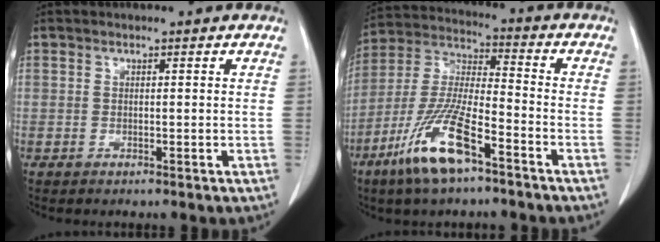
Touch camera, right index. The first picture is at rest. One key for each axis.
{"total": 13.6, "fx": -7.9, "fy": 2.6, "fz": 10.8, "tx": -0.231, "ty": -0.018, "tz": -0.150}